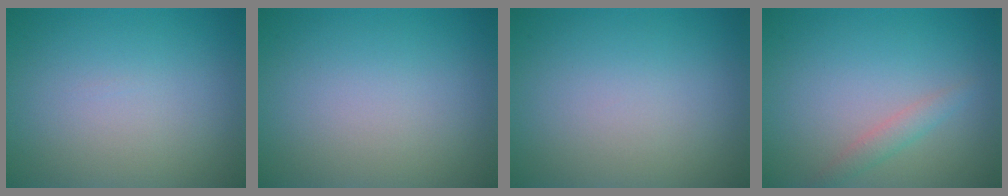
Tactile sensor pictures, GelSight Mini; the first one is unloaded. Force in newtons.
{"total": 0.0}
{"total": 0.0}
{"total": 1.4, "press": 1.4, "slide": 0.1}